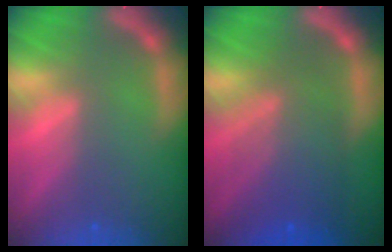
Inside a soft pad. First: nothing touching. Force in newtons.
{"total": 8.0}